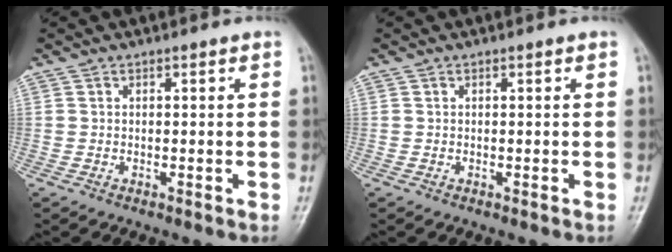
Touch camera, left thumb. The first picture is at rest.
{"total": 0.0}